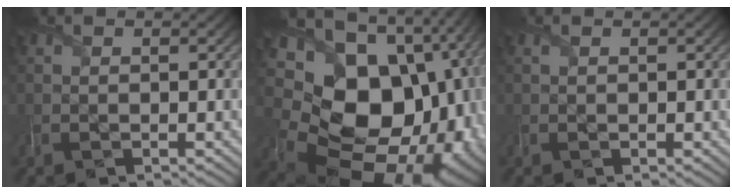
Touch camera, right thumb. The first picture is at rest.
{"total": 22.0, "force": [-1.8, 16.4, 14.6], "torque": [-0.261, -0.059, -0.017]}
{"total": 0.0}